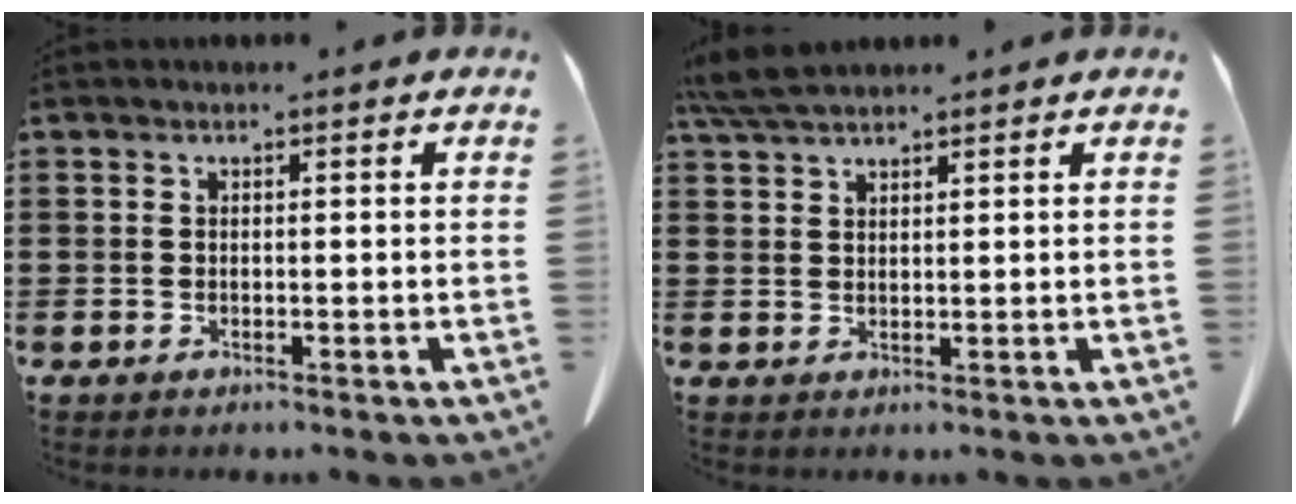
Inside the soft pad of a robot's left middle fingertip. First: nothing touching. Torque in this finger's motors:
{"motor_torque": [1.12, 1.02, 0.10, 0.03]}